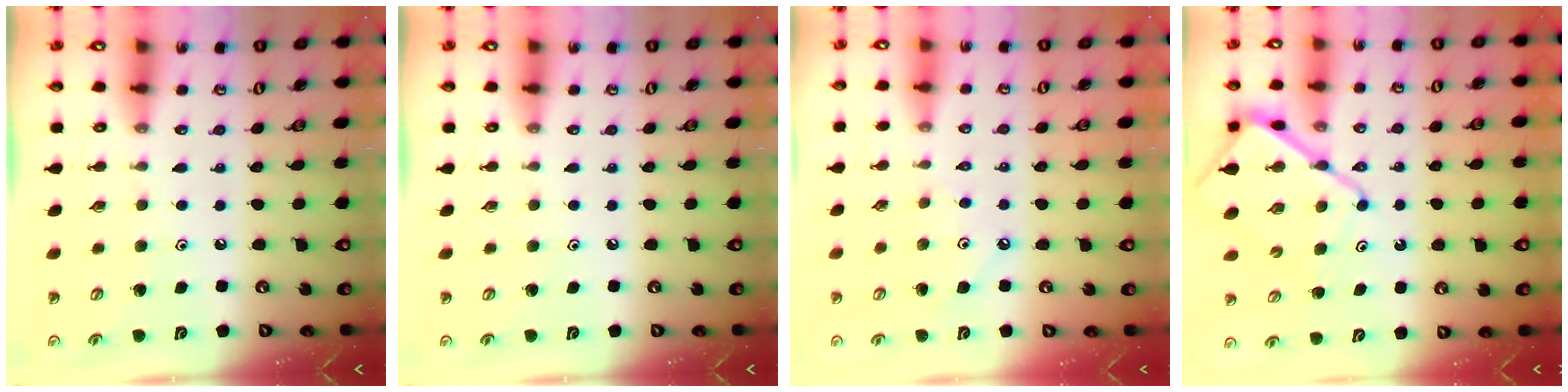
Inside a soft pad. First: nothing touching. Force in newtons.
{"total": 0.0}
{"total": 2.7, "press": 2.7, "slide": 0.2}
{"total": 12.9, "press": 12.9, "slide": 1.4}